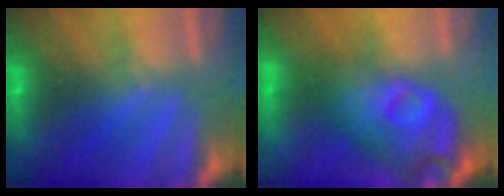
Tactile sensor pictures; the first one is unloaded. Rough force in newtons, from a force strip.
{"total": 4.4}